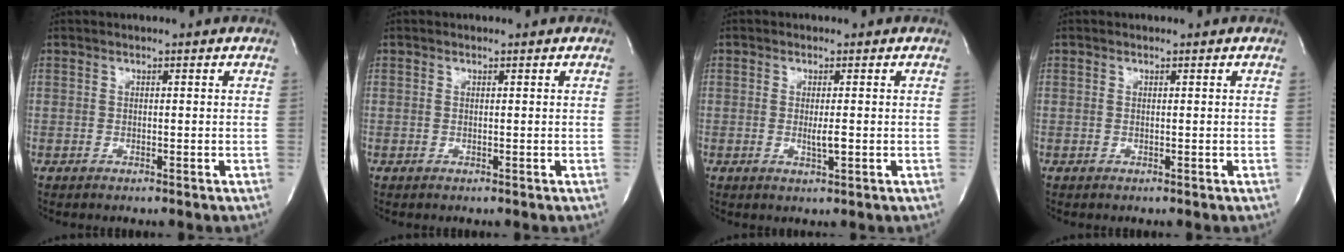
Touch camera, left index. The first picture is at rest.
{"total": 0.0}
{"total": 2.2, "force": [-0.2, 0.2, 2.1], "torque": [-0.042, -0.004, -0.004]}
{"total": 0.0}